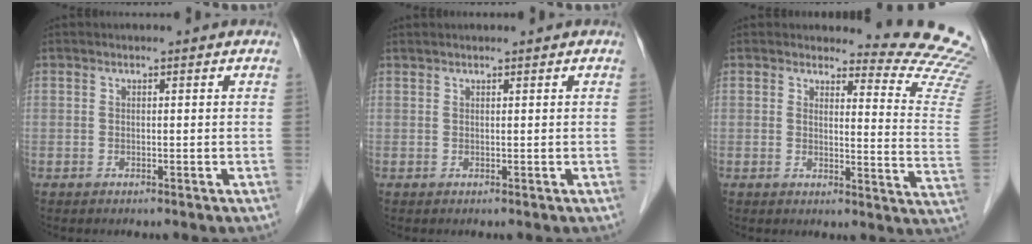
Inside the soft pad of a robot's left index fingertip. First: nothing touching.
{"total": 0.8, "force": [0.8, 0.0, 0.2], "torque": [-0.007, 0.014, 0.019]}
{"total": 12.8, "force": [12.8, -0.6, 0.2], "torque": [0.017, -0.150, 0.109]}